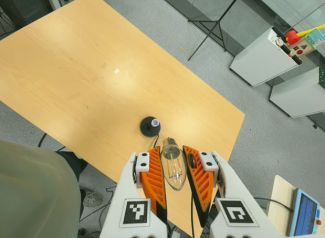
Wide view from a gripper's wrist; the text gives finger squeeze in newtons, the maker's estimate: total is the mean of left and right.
{"total": 15.9, "left": 17.2, "right": 14.5}